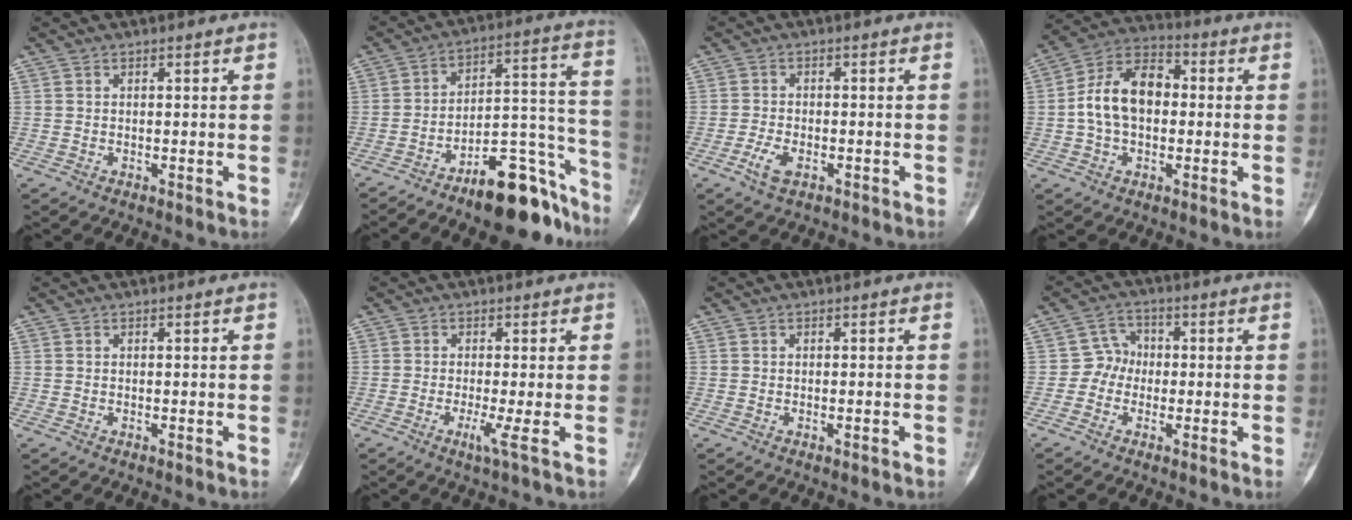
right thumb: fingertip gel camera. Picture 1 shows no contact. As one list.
[{"total": 17.5, "force": [-12.5, 6.3, 10.5], "torque": [-0.101, 0.123, -0.189]}, {"total": 3.7, "force": [-1.8, 1.9, 2.5], "torque": [-0.058, 0.007, -0.031]}, {"total": 12.4, "force": [0.2, 8.2, 9.4], "torque": [-0.161, 0.035, -0.005]}, {"total": 0.0}, {"total": 2.4, "force": [-0.9, -0.6, 2.2], "torque": [-0.057, -0.009, -0.021]}, {"total": 0.7, "force": [-0.3, 0.2, 0.6], "torque": [-0.010, 0.000, 0.000]}, {"total": 4.0, "force": [-0.8, 3.6, 1.6], "torque": [0.002, 0.015, -0.028]}]